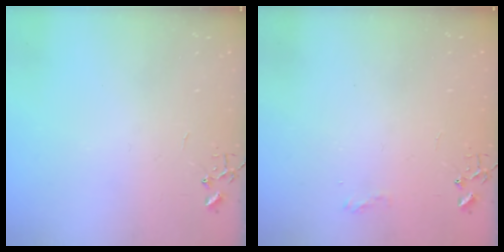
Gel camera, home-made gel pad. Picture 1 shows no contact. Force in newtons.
{"total": 5.9, "press": 5.9, "slide": 0.8}